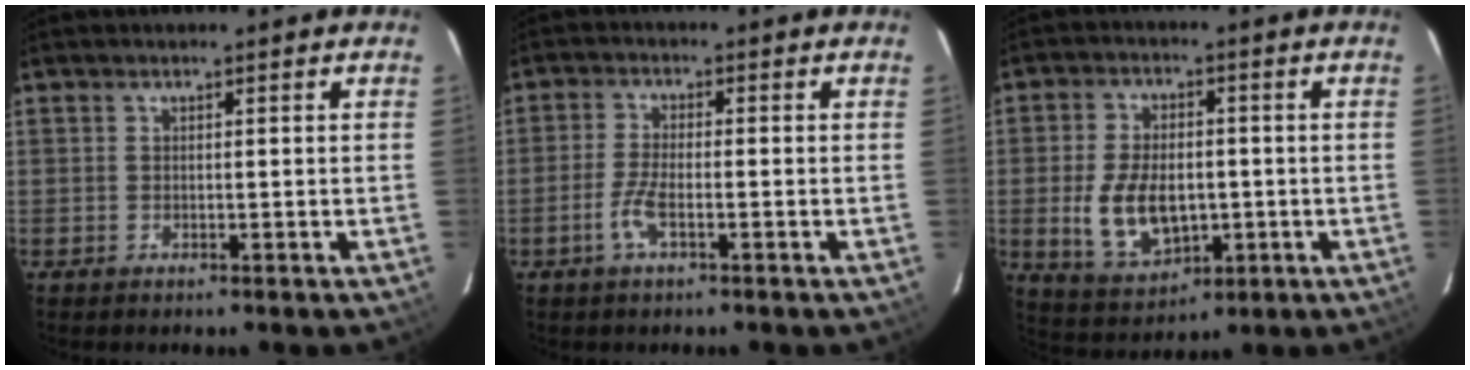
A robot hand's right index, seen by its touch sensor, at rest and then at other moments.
{"total": 4.3, "force": [-2.0, 1.1, 3.6], "torque": [-0.085, -0.001, -0.041]}
{"total": 11.6, "force": [-1.9, 7.0, 9.1], "torque": [-0.192, -0.007, -0.017]}